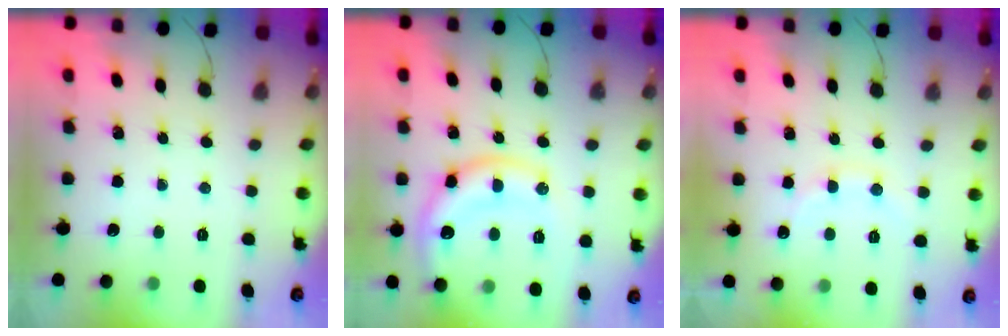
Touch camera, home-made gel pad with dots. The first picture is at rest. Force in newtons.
{"total": 13.7, "press": 13.6, "slide": 1.9}
{"total": 8.6, "press": 8.4, "slide": 1.5}